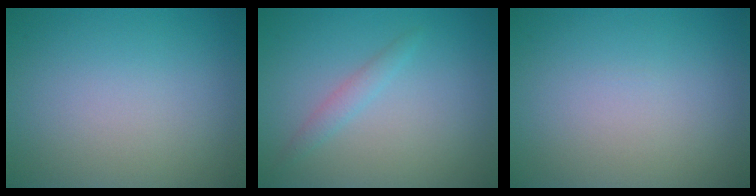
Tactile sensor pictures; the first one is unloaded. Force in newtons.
{"total": 1.3, "press": 1.3, "slide": 0.1}
{"total": 0.0}